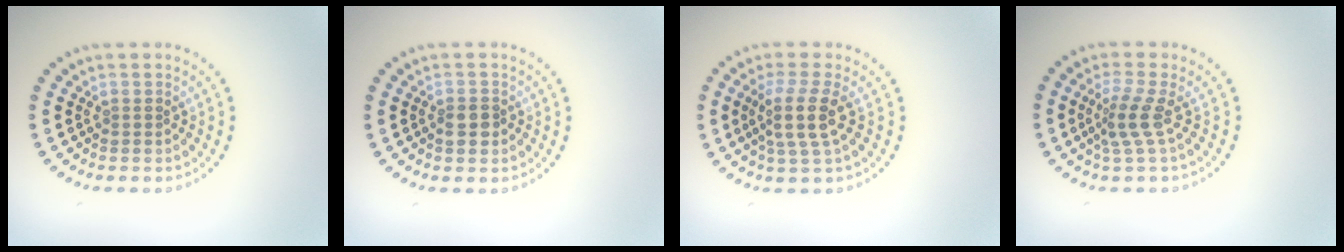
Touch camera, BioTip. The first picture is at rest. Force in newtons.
{"total": 1.8, "press": 1.7, "slide": 0.7}
{"total": 3.5, "press": 2.9, "slide": 1.9}
{"total": 2.6, "press": 1.8, "slide": 1.8}